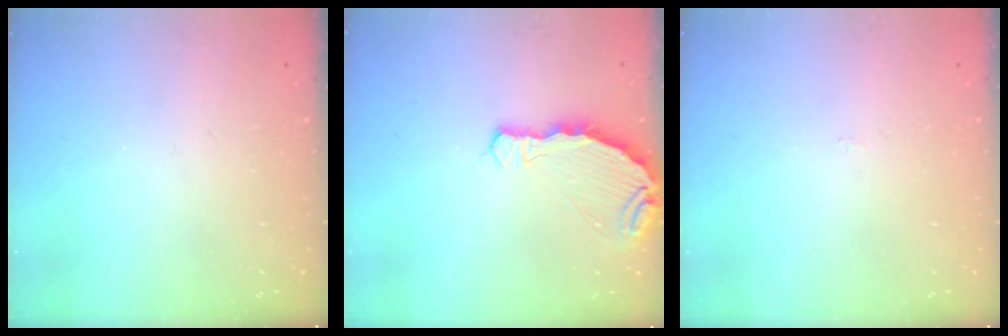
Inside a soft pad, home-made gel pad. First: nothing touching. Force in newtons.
{"total": 7.8, "press": 6.3, "slide": 4.5}
{"total": 0.0}